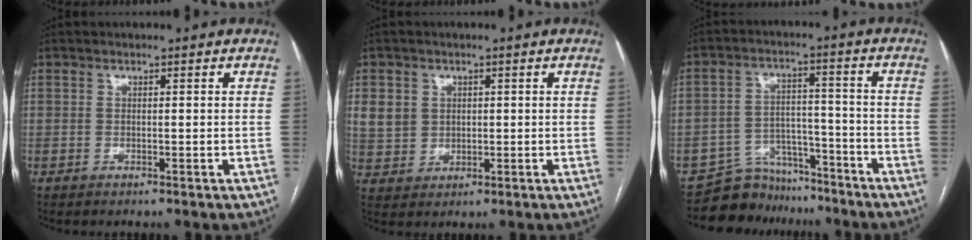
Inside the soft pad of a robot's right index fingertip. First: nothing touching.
{"total": 5.9, "force": [1.6, 5.4, 2.0], "torque": [-0.046, 0.009, 0.043]}
{"total": 8.8, "force": [-7.8, 4.1, -0.3], "torque": [0.011, 0.042, -0.125]}